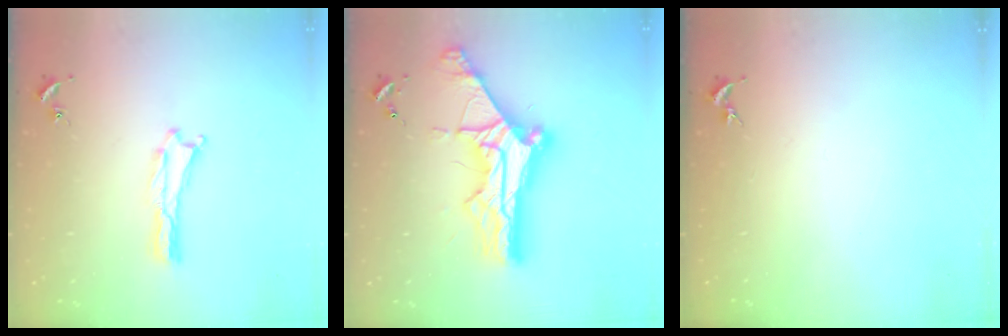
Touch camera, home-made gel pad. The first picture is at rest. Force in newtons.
{"total": 14.3, "press": 14.3, "slide": 1.3}
{"total": 0.0}